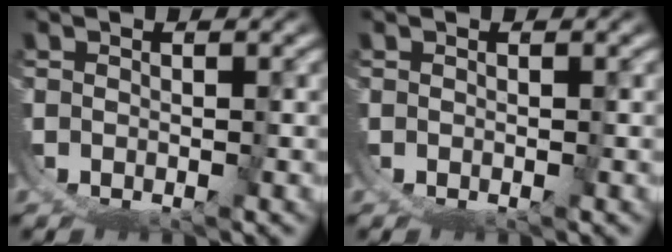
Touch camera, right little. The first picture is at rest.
{"total": 0.0}